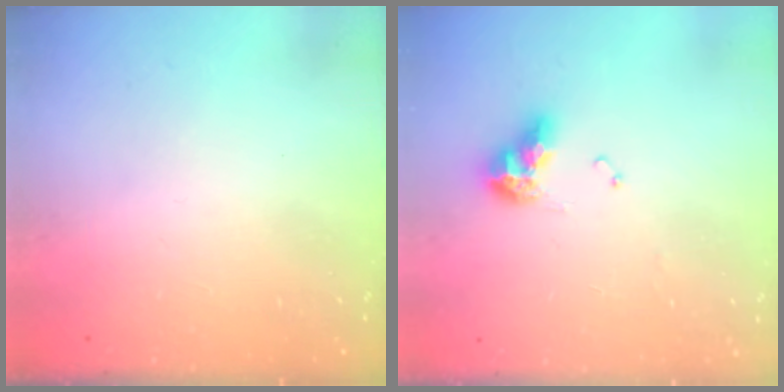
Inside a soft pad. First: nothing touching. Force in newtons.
{"total": 9.1, "press": 9.0, "slide": 1.0}